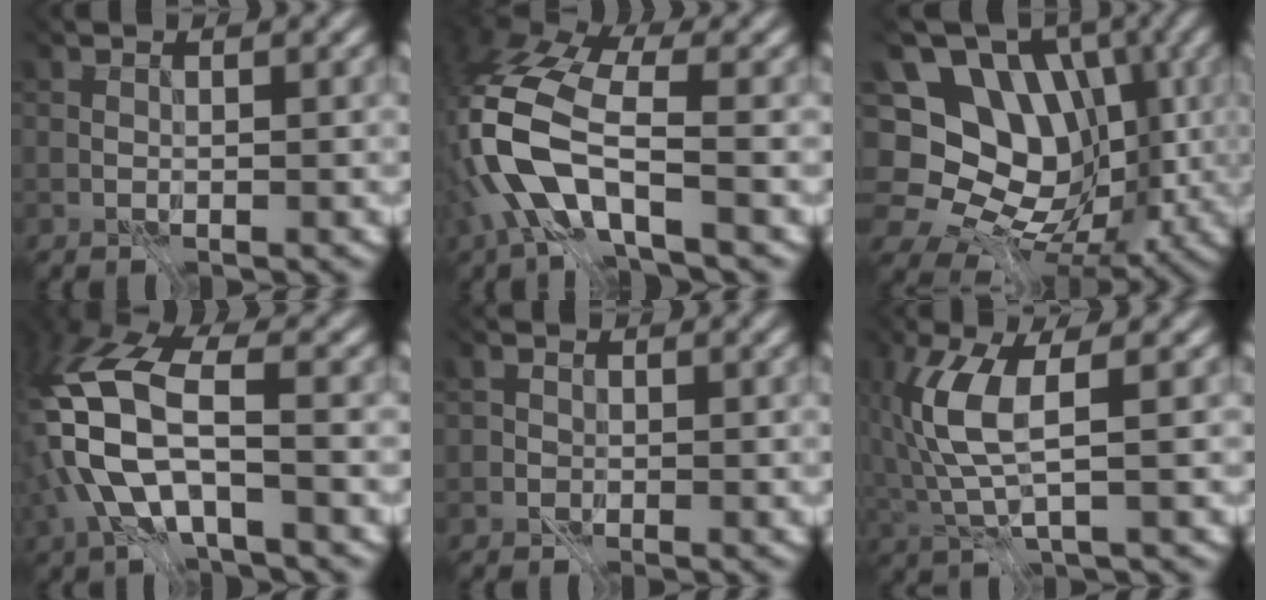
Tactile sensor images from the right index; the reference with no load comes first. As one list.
[{"total": 8.4, "force": [-4.7, 2.8, 6.3], "torque": [-0.155, -0.006, -0.083]}, {"total": 12.1, "force": [0.6, 10.3, 6.4], "torque": [-0.137, 0.018, 0.030]}, {"total": 8.2, "force": [-3.9, 2.9, 6.6], "torque": [-0.171, -0.004, -0.063]}, {"total": 1.4, "force": [-1.3, 0.4, -0.4], "torque": [-0.001, -0.006, -0.013]}, {"total": 5.2, "force": [-1.3, 1.2, 4.8], "torque": [-0.137, -0.007, -0.002]}]